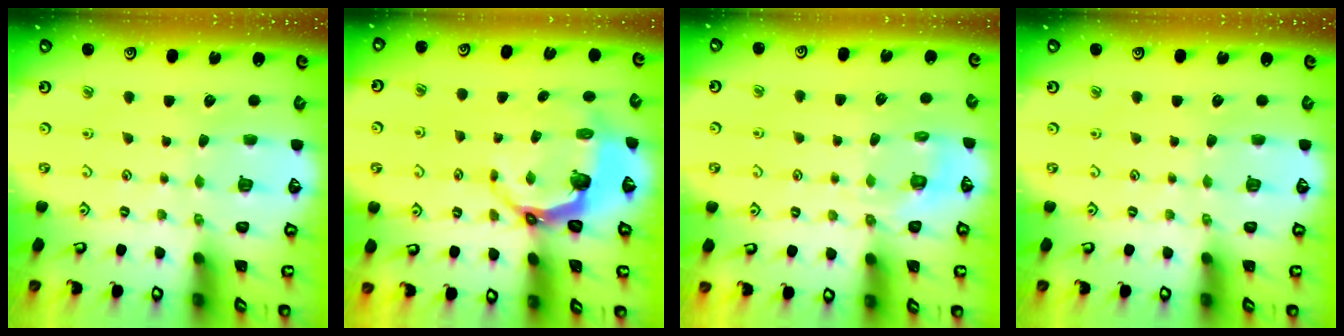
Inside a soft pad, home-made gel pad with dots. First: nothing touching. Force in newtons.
{"total": 6.4, "press": 4.9, "slide": 4.2}
{"total": 4.0, "press": 3.6, "slide": 1.7}
{"total": 0.0}